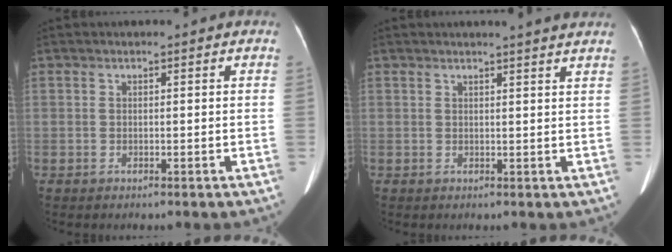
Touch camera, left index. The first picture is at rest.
{"total": 4.8, "force": [4.3, -0.6, 2.0], "torque": [-0.028, 0.004, 0.040]}